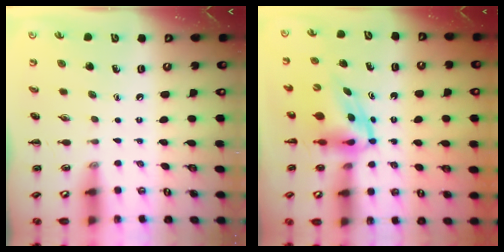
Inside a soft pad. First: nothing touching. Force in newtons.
{"total": 5.0, "press": 4.9, "slide": 1.1}